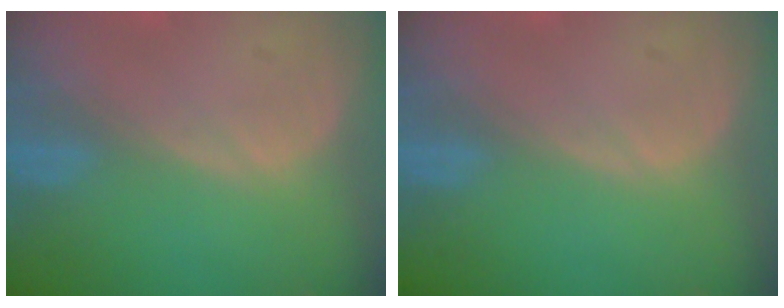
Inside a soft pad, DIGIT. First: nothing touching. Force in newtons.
{"total": 0.0}